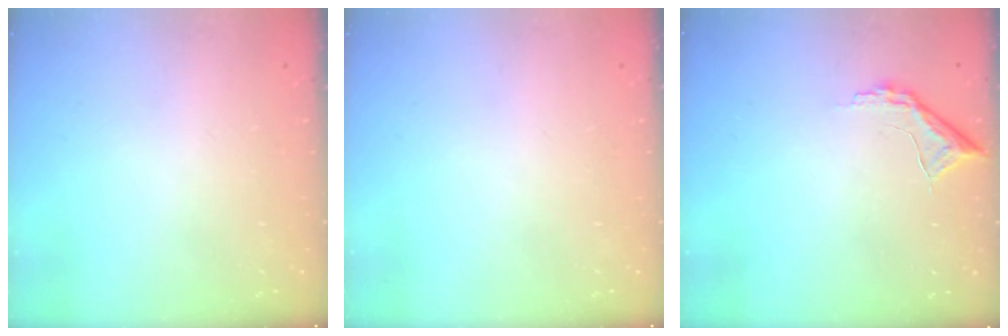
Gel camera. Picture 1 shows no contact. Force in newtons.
{"total": 0.0}
{"total": 7.9, "press": 7.9, "slide": 0.5}